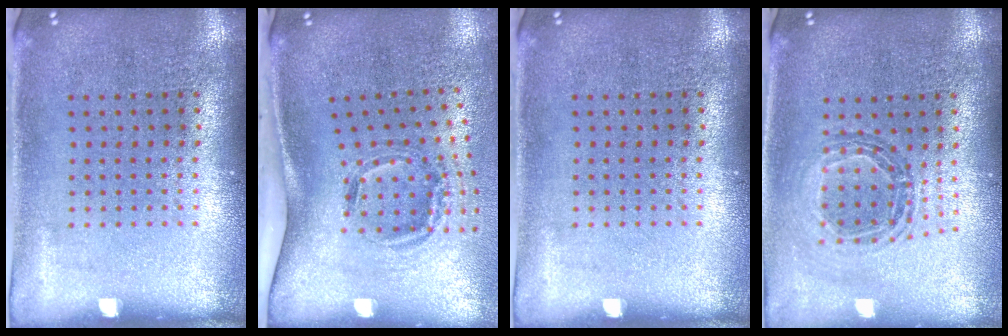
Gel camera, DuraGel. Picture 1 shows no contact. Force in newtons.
{"total": 2.0, "press": 1.2, "slide": 1.6}
{"total": 0.0}
{"total": 0.8, "press": 0.8, "slide": 0.1}